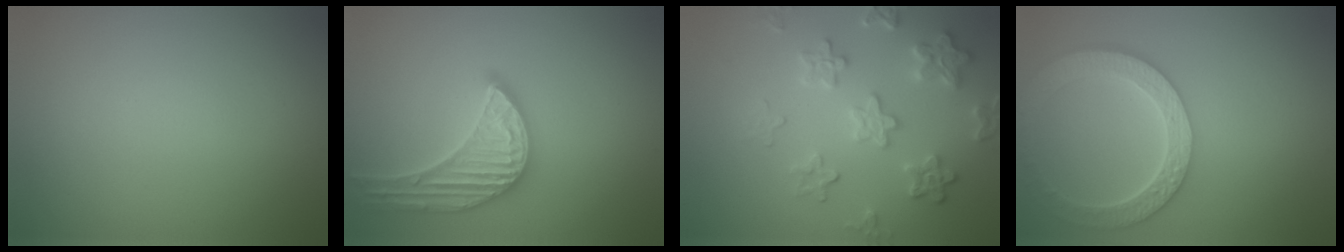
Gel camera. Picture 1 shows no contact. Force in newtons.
{"total": 4.5, "press": 4.2, "slide": 1.5}
{"total": 4.8, "press": 4.1, "slide": 2.6}
{"total": 5.8, "press": 4.7, "slide": 3.4}